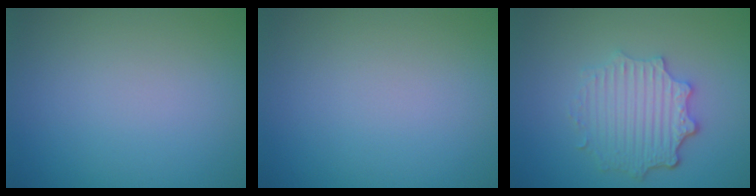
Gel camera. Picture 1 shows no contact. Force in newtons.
{"total": 0.0}
{"total": 4.5, "press": 3.6, "slide": 2.7}